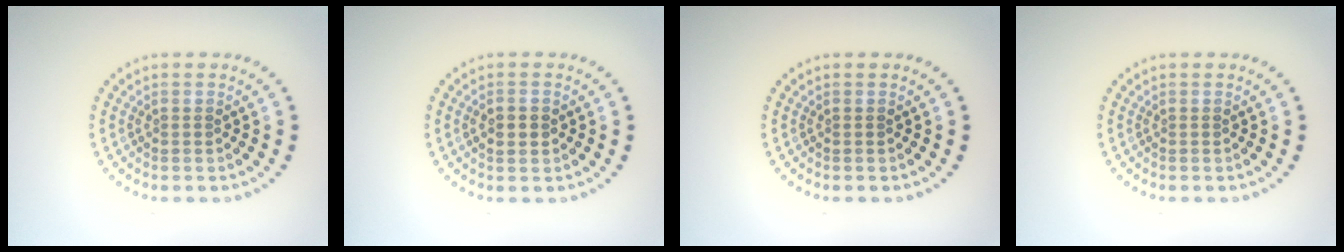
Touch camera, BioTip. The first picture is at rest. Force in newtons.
{"total": 2.3, "press": 2.2, "slide": 0.1}
{"total": 0.0}
{"total": 0.0}